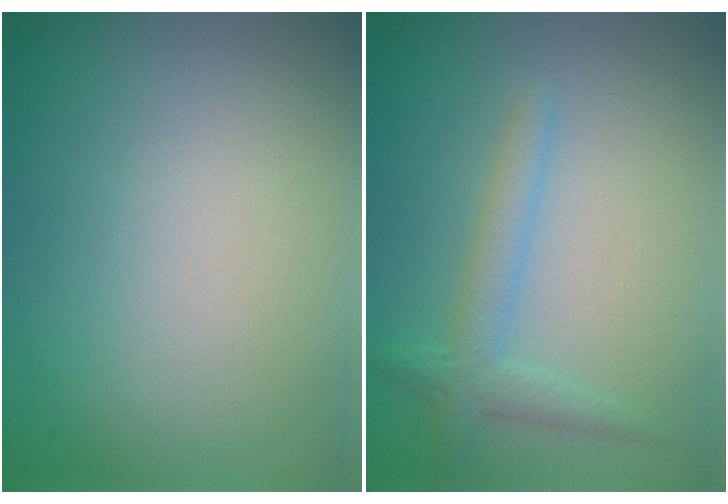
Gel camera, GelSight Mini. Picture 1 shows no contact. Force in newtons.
{"total": 2.4, "press": 2.4, "slide": 0.2}